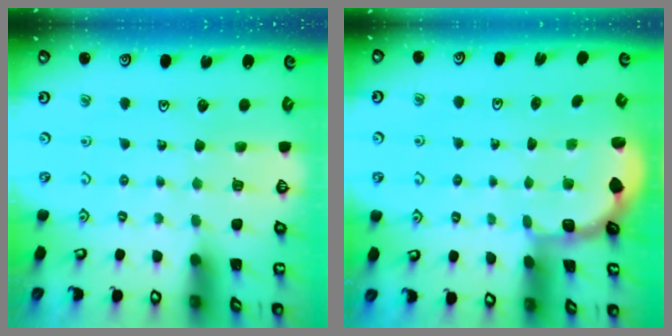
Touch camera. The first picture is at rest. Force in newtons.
{"total": 1.9, "press": 1.8, "slide": 0.7}